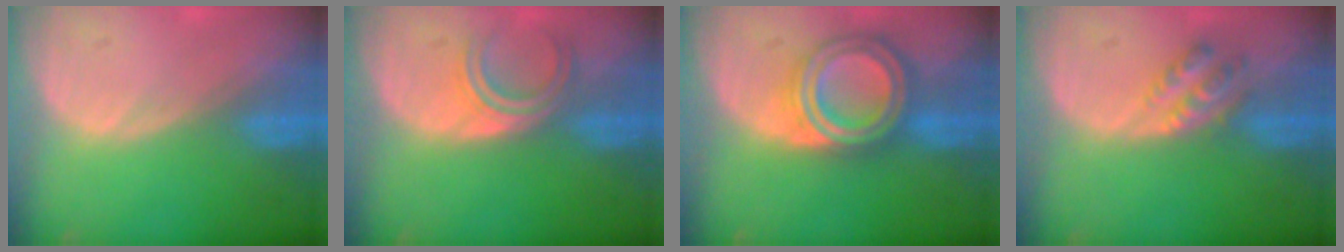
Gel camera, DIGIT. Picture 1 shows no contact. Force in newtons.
{"total": 4.5, "press": 4.1, "slide": 1.9}
{"total": 7.7, "press": 7.7, "slide": 0.5}
{"total": 4.5, "press": 3.8, "slide": 2.5}